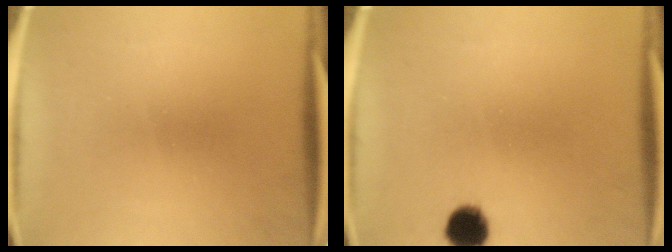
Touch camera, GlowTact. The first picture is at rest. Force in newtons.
{"total": 5.6}